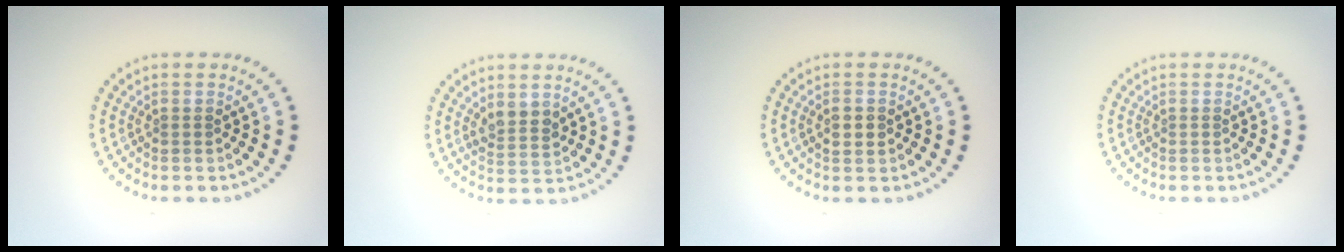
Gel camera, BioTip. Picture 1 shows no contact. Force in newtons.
{"total": 2.2, "press": 2.1, "slide": 0.8}
{"total": 1.4, "press": 1.4, "slide": 0.2}
{"total": 0.0}